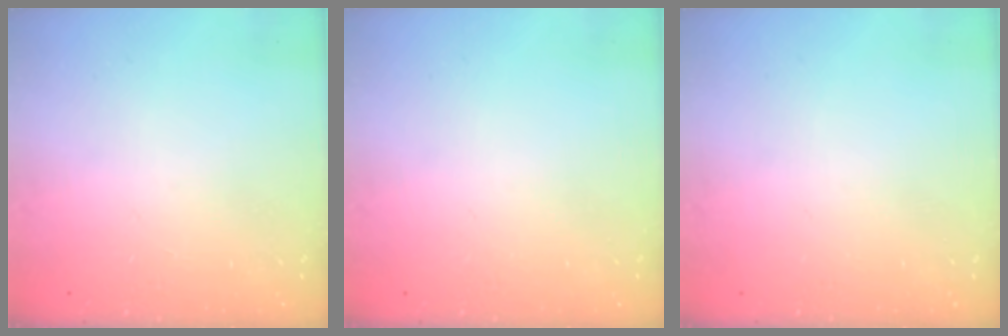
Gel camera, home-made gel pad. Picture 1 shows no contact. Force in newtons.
{"total": 0.0}
{"total": 0.0}